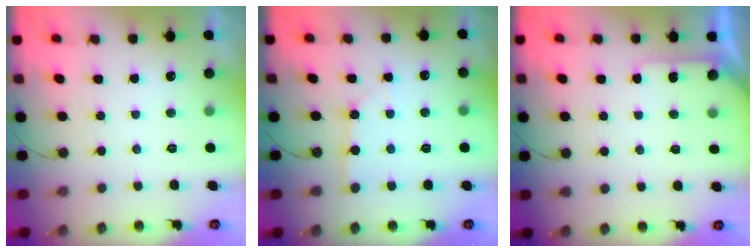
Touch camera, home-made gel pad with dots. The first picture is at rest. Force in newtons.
{"total": 1.8, "press": 1.8, "slide": 0.3}
{"total": 4.9, "press": 4.9, "slide": 0.4}